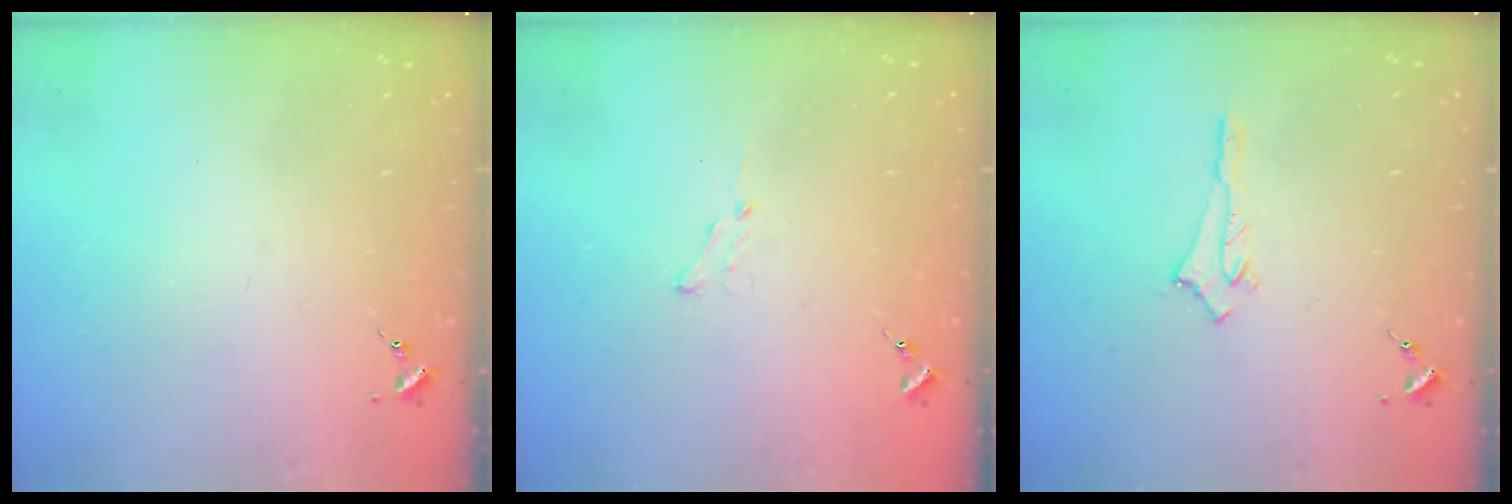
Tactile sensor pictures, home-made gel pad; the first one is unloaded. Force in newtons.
{"total": 3.8, "press": 3.7, "slide": 0.4}
{"total": 3.0, "press": 3.0, "slide": 0.2}